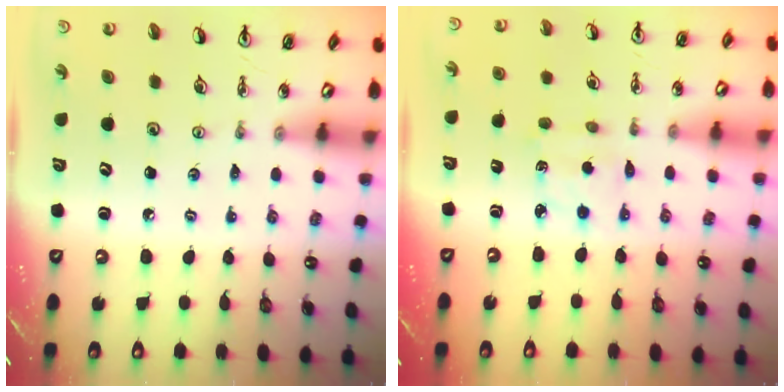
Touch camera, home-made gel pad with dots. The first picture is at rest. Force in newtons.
{"total": 2.7, "press": 2.6, "slide": 0.6}